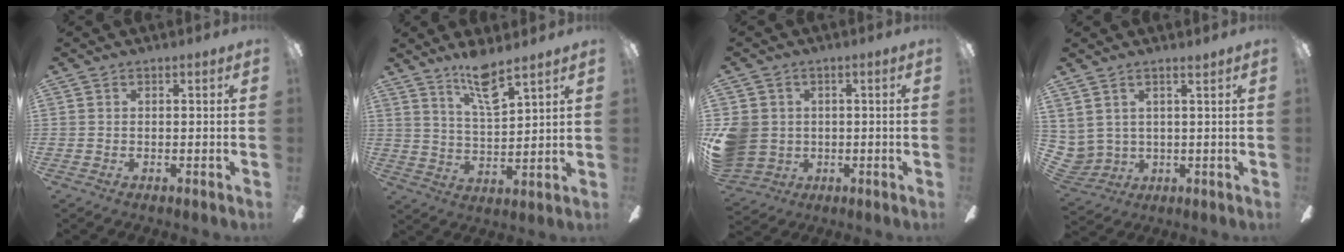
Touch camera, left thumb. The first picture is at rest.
{"total": 9.3, "force": [7.4, 1.9, 5.4], "torque": [-0.099, -0.042, 0.130]}
{"total": 8.0, "force": [0.2, 7.6, 2.8], "torque": [-0.090, 0.006, 0.009]}
{"total": 5.0, "force": [3.5, 3.4, 0.8], "torque": [-0.043, -0.019, 0.070]}